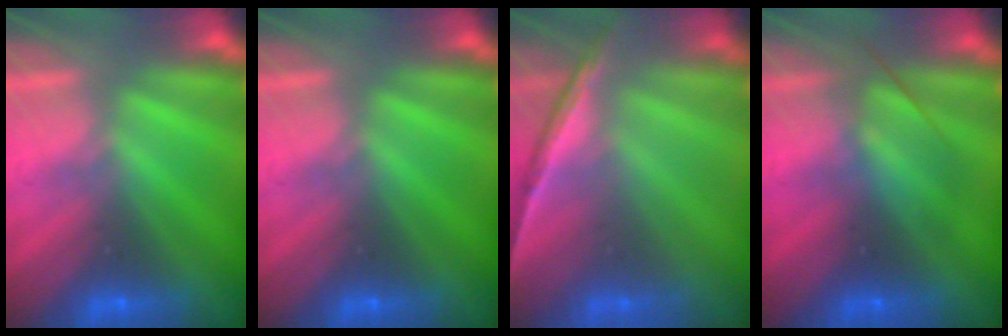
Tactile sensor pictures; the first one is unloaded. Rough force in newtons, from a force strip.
{"total": 0.0}
{"total": 1.6}
{"total": 2.4}